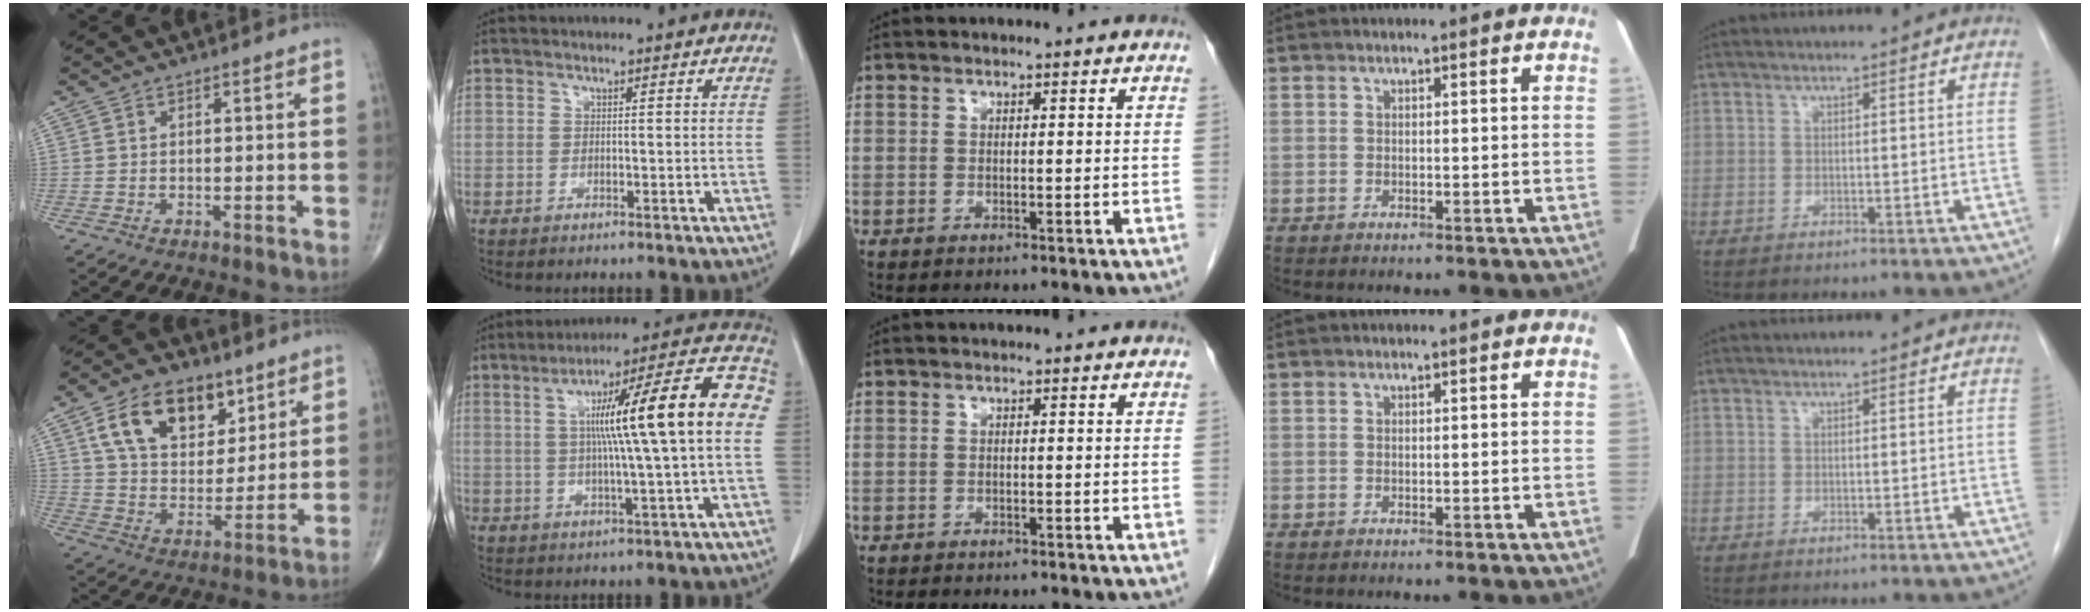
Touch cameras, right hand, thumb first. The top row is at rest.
{"thumb": {"total": 16.4, "force": [8.2, 10.2, 9.9], "torque": [-0.129, -0.031, 0.151]}, "index": {"total": 18.1, "force": [2.0, 0.5, 18.0], "torque": [-0.259, 0.031, 0.020]}, "middle": {"total": 4.6, "force": [-4.0, 1.1, 1.9], "torque": [-0.020, -0.004, -0.047]}}